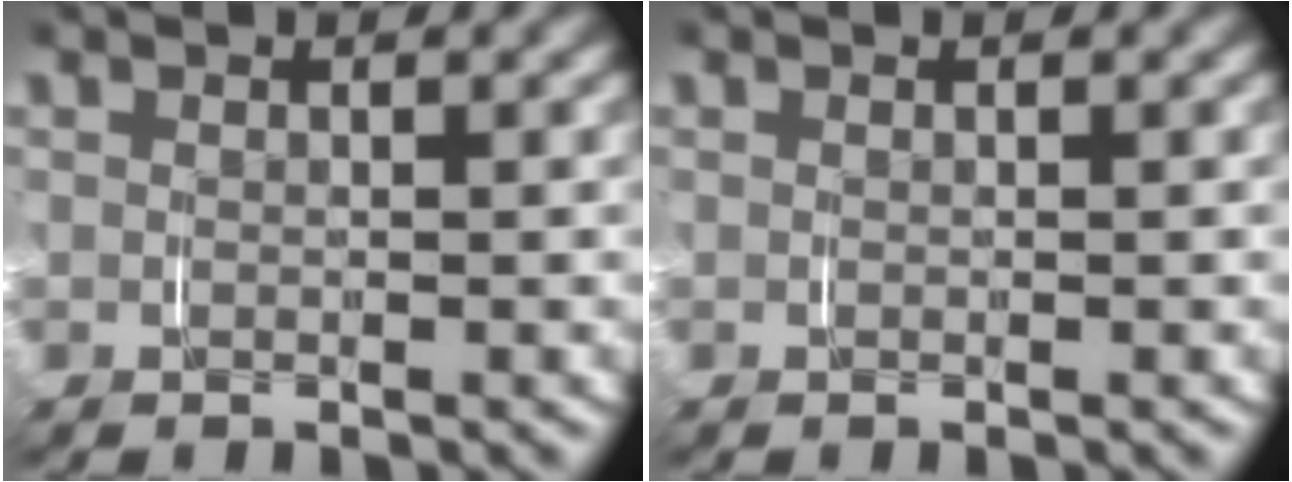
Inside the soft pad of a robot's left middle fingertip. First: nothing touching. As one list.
[{"total": 0.0}]